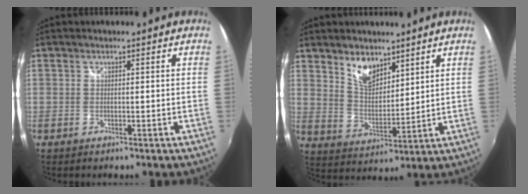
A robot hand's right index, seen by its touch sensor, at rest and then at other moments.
{"total": 7.7, "force": [5.4, 3.8, 3.9], "torque": [-0.060, 0.002, 0.106]}